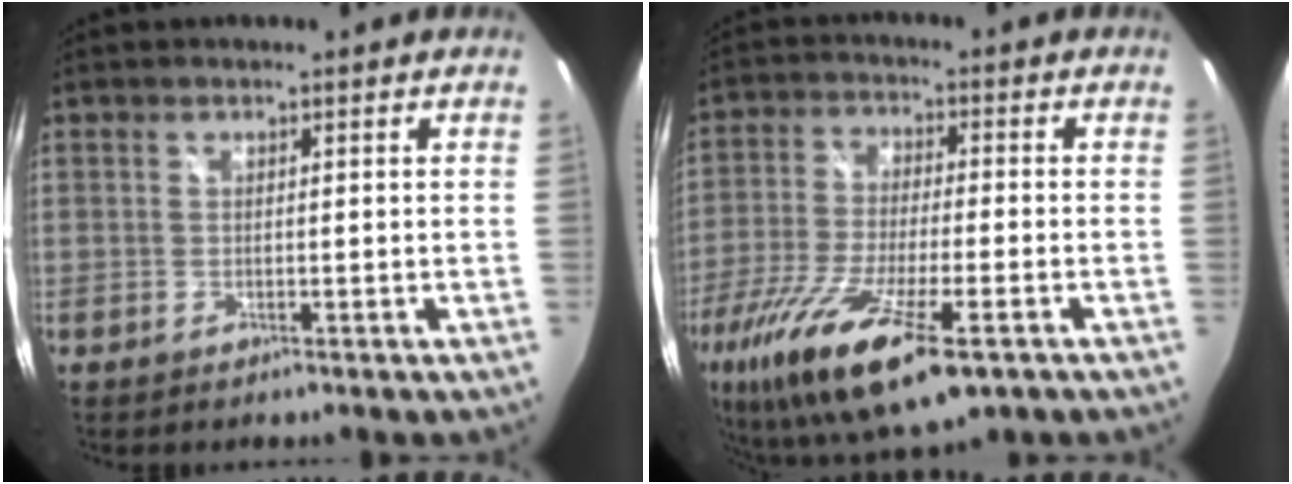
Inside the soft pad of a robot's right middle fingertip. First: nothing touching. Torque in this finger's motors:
{"motor_torque": [1.59, -0.55, 0.77, 0.21]}